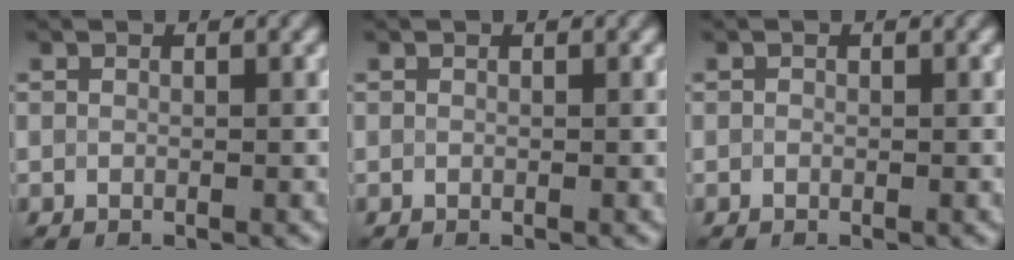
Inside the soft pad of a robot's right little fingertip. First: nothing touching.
{"total": 0.0}
{"total": 0.0}